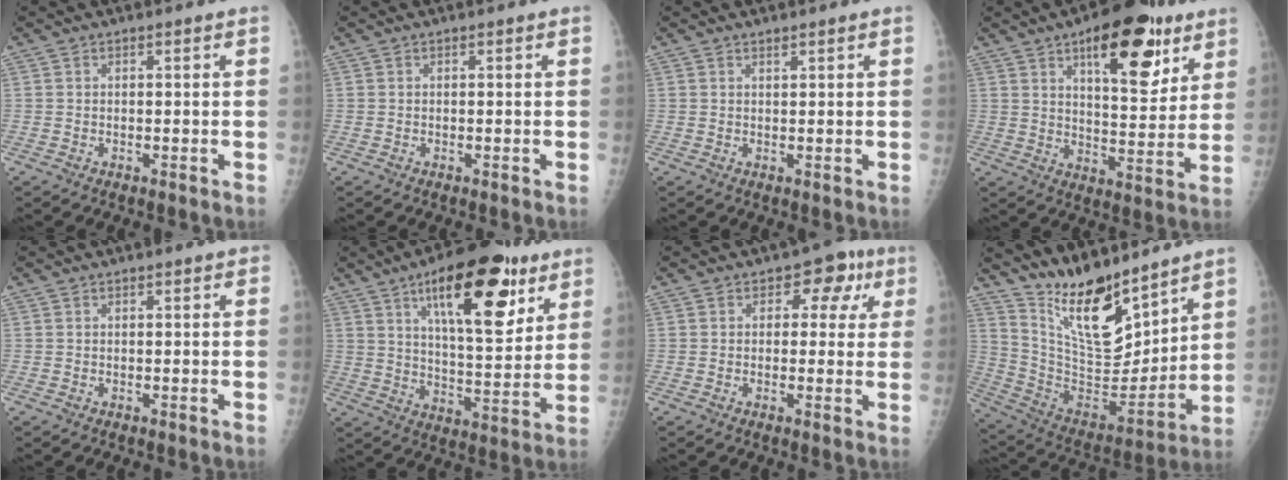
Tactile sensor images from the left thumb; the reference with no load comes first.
{"total": 0.0}
{"total": 0.8, "force": [0.7, 0.2, 0.4], "torque": [-0.005, -0.005, 0.013]}
{"total": 18.1, "force": [9.5, 7.5, 13.5], "torque": [-0.145, -0.039, 0.139]}
{"total": 0.0}
{"total": 21.7, "force": [11.1, 8.1, 16.8], "torque": [-0.212, -0.042, 0.171]}
{"total": 6.8, "force": [2.3, 4.8, 4.3], "torque": [0.001, 0.002, 0.016]}
{"total": 17.9, "force": [13.5, 6.0, 10.0], "torque": [-0.125, -0.093, 0.259]}